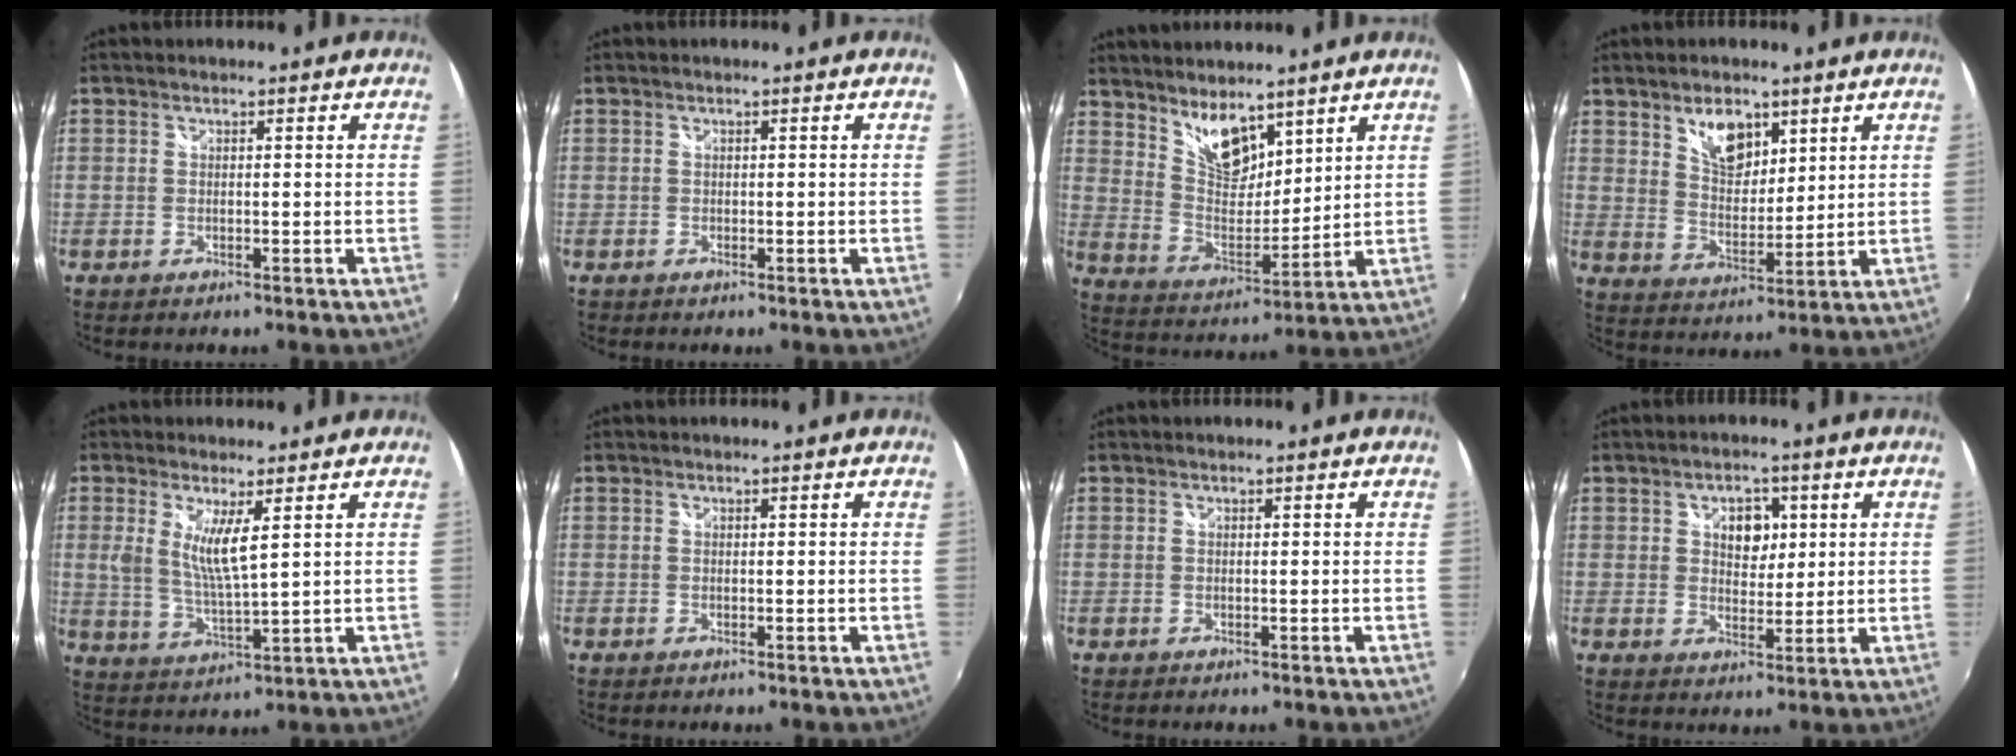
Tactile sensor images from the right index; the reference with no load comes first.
{"total": 0.6, "force": [-0.3, 0.5, 0.0], "torque": [0.000, -0.002, -0.006]}
{"total": 9.5, "force": [7.1, 4.0, 4.8], "torque": [-0.080, -0.003, 0.141]}
{"total": 8.1, "force": [4.8, 4.6, 4.7], "torque": [-0.069, 0.004, 0.090]}
{"total": 6.7, "force": [2.3, 1.0, 6.2], "torque": [-0.124, -0.015, 0.045]}
{"total": 0.0}
{"total": 0.0}
{"total": 5.6, "force": [1.7, 3.8, 3.6], "torque": [-0.050, 0.008, 0.028]}